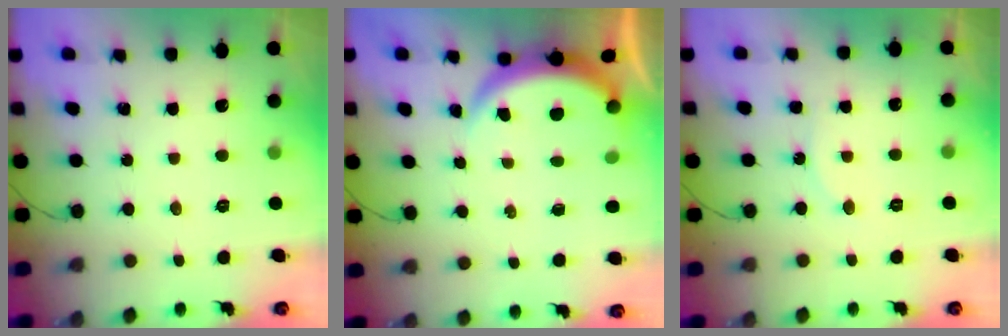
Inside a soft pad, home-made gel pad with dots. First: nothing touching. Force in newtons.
{"total": 3.8, "press": 3.8, "slide": 0.2}
{"total": 6.0, "press": 5.7, "slide": 1.9}